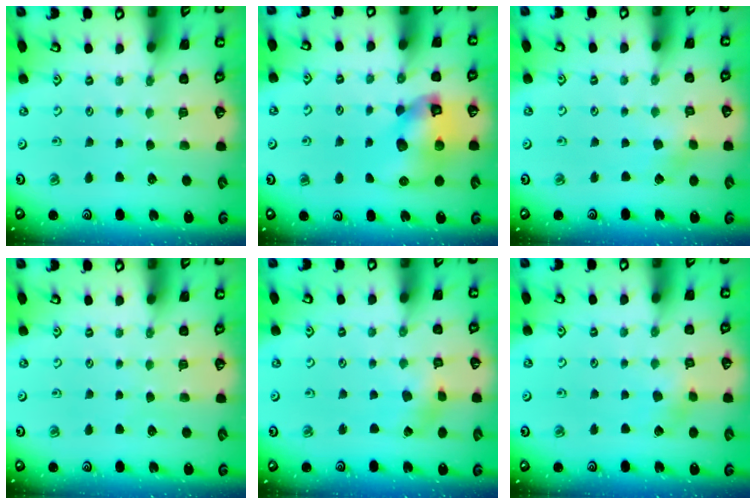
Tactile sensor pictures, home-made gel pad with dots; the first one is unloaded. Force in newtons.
{"total": 12.2, "press": 12.1, "slide": 1.8}
{"total": 2.6, "press": 2.6, "slide": 0.2}
{"total": 0.0}
{"total": 1.7, "press": 1.7, "slide": 0.2}
{"total": 3.7, "press": 3.6, "slide": 0.6}